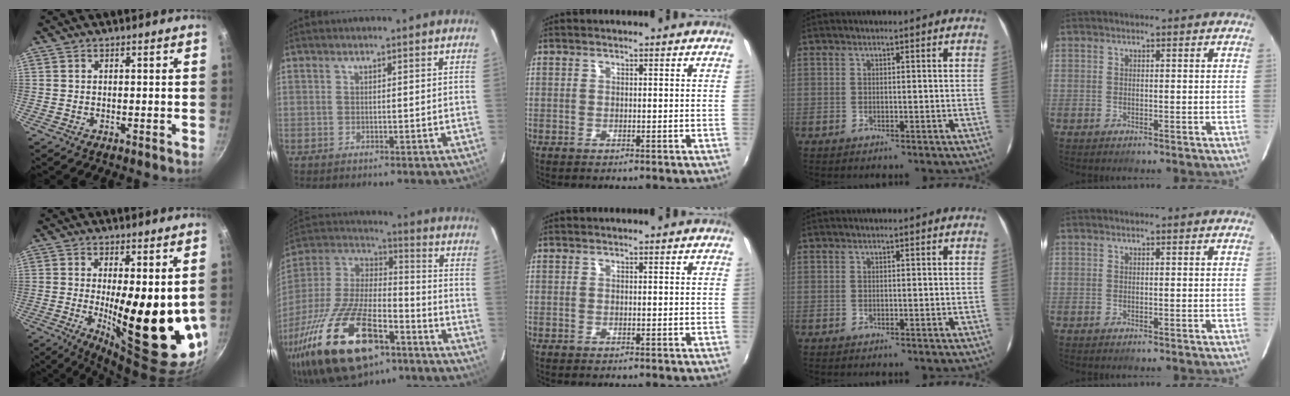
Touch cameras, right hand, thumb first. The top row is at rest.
{"thumb": {"total": 18.0, "force": [0.0, 5.5, 17.1], "torque": [-0.226, -0.039, 0.013]}, "index": {"total": 31.9, "force": [-18.1, 13.9, 22.3], "torque": [-0.460, -0.038, -0.298]}}